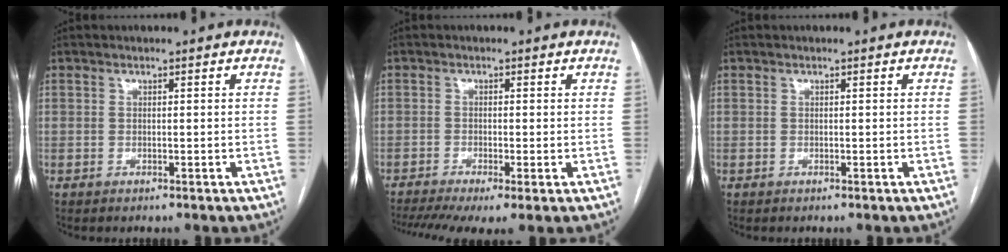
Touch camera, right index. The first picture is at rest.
{"total": 8.4, "force": [-5.2, 1.8, 6.3], "torque": [-0.112, -0.011, -0.088]}
{"total": 0.0}